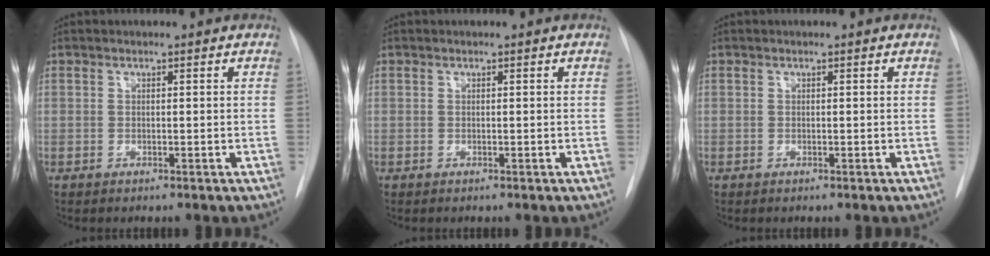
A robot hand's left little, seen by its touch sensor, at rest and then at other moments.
{"total": 0.0}
{"total": 0.0}